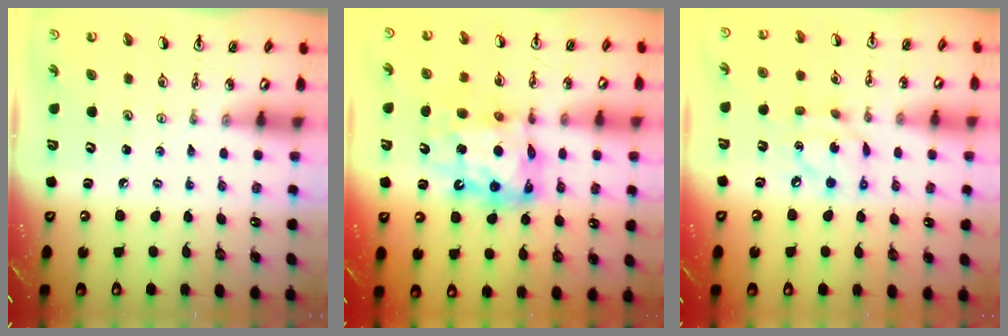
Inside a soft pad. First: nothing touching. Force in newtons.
{"total": 14.4, "press": 14.3, "slide": 1.5}
{"total": 9.8, "press": 9.8, "slide": 0.6}